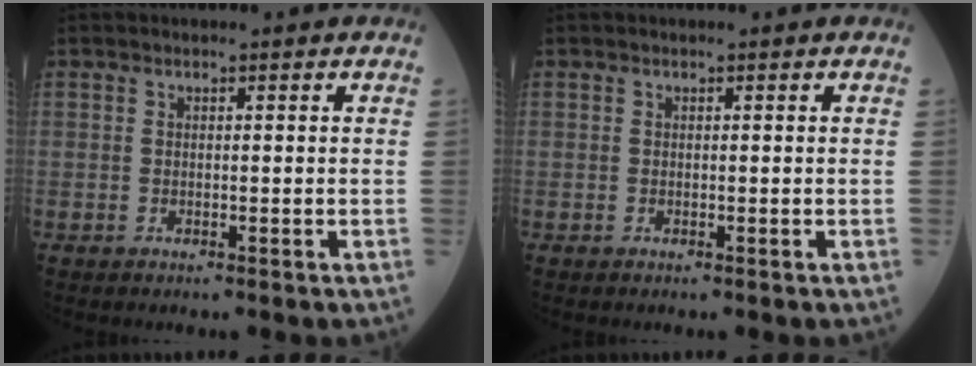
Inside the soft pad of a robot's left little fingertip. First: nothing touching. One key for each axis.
{"total": 0.0}